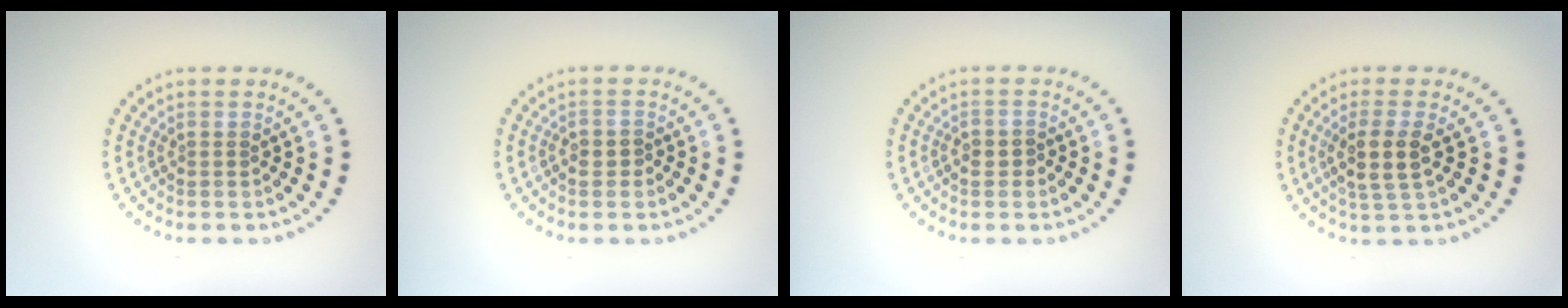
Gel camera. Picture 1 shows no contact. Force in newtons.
{"total": 0.9, "press": 0.8, "slide": 0.3}
{"total": 0.9, "press": 0.8, "slide": 0.3}
{"total": 2.9, "press": 2.5, "slide": 1.4}